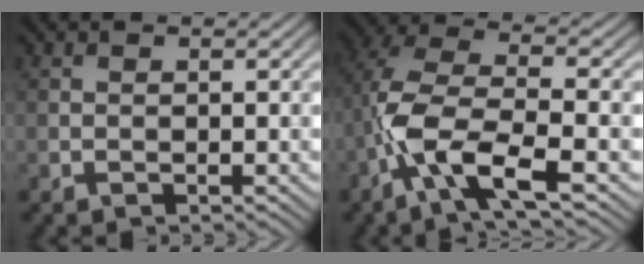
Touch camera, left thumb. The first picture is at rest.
{"total": 9.9, "force": [-4.0, 3.4, 8.3], "torque": [-0.184, 0.000, -0.091]}